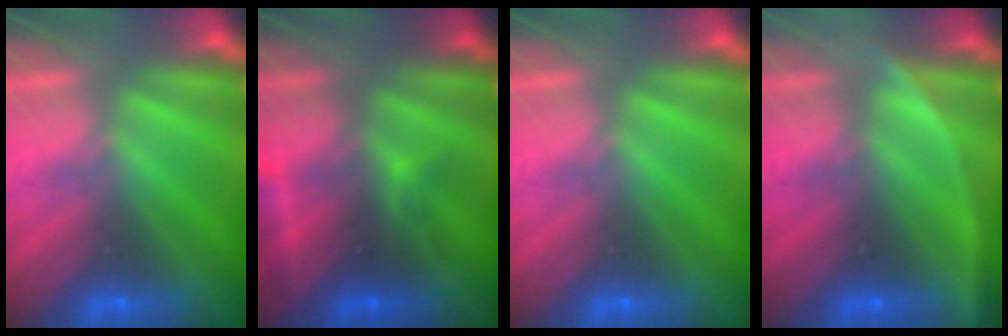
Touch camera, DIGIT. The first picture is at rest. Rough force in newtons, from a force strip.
{"total": 2.5}
{"total": 0.0}
{"total": 3.0}